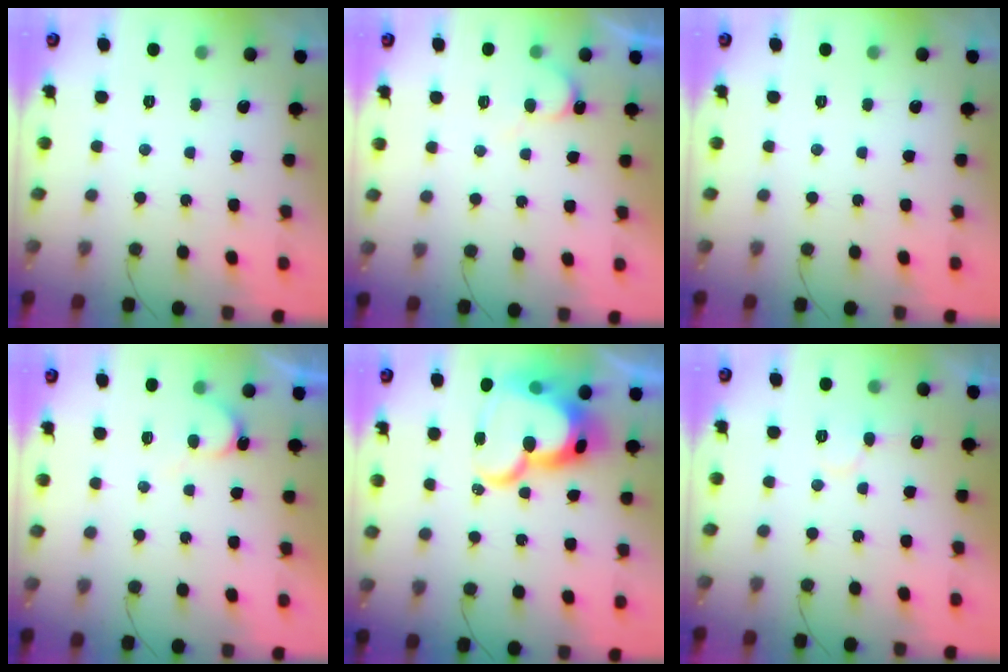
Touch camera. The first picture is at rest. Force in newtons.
{"total": 5.0, "press": 5.0, "slide": 0.4}
{"total": 0.0}
{"total": 5.7, "press": 5.7, "slide": 0.6}
{"total": 22.0, "press": 21.9, "slide": 1.9}
{"total": 6.4, "press": 6.4, "slide": 0.5}